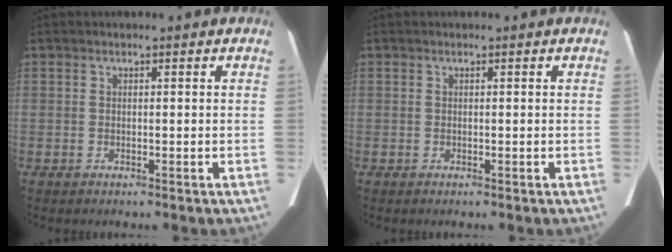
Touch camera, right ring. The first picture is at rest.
{"total": 0.0}